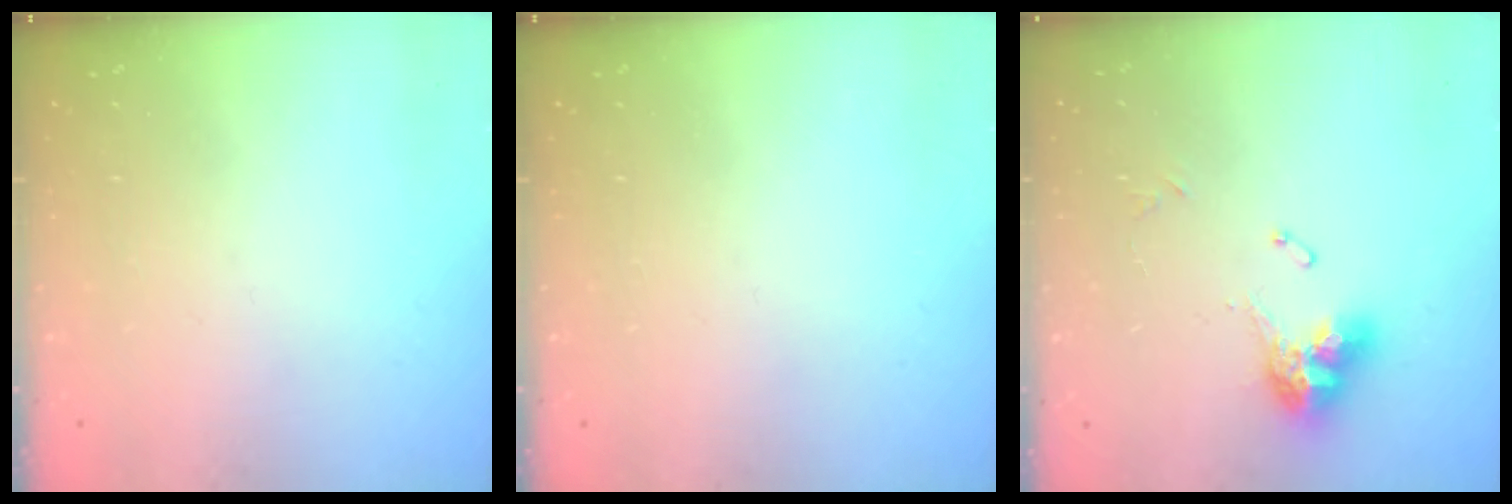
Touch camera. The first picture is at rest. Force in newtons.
{"total": 0.0}
{"total": 10.2, "press": 10.1, "slide": 1.0}